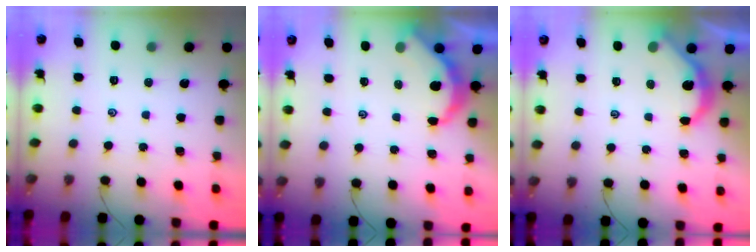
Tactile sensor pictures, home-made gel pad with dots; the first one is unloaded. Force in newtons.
{"total": 5.4, "press": 5.4, "slide": 0.3}
{"total": 5.7, "press": 5.7, "slide": 0.2}